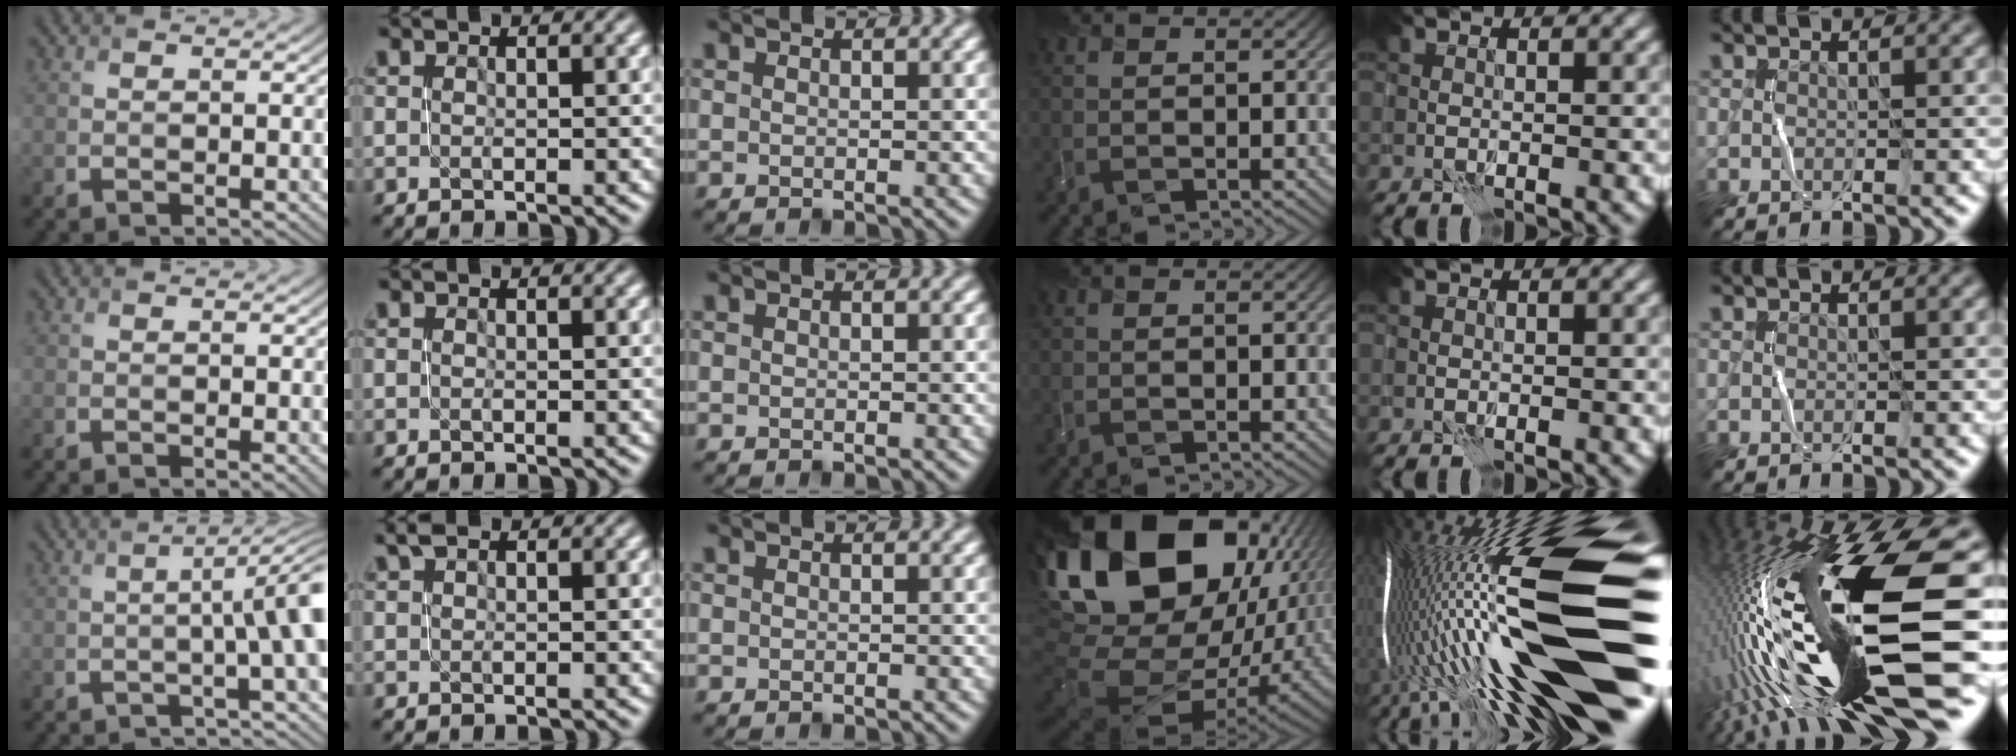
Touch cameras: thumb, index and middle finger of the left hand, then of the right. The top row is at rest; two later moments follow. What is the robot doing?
{"motion": "open", "object": "stapler"}